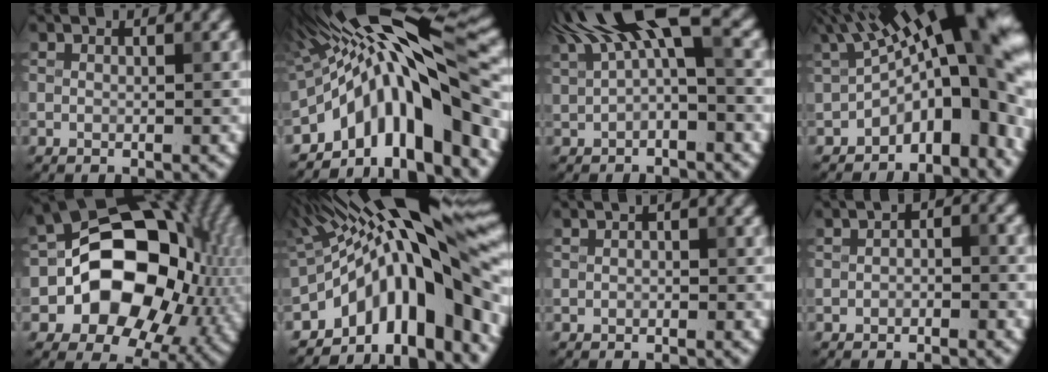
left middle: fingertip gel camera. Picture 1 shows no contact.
{"total": 13.8, "force": [-3.6, 4.7, 12.5], "torque": [-0.182, 0.021, -0.059]}
{"total": 8.4, "force": [3.6, 3.0, 7.0], "torque": [-0.119, 0.018, 0.053]}
{"total": 15.4, "force": [1.4, 6.8, 13.8], "torque": [-0.168, 0.023, 0.024]}
{"total": 14.4, "force": [-1.5, 10.7, 9.6], "torque": [-0.109, -0.003, -0.041]}
{"total": 14.9, "force": [-2.7, 5.7, 13.5], "torque": [-0.175, 0.028, -0.049]}
{"total": 0.8, "force": [0.1, 0.5, 0.6], "torque": [-0.012, 0.002, -0.001]}
{"total": 1.8, "force": [-0.4, 1.2, 1.2], "torque": [-0.019, 0.004, -0.011]}